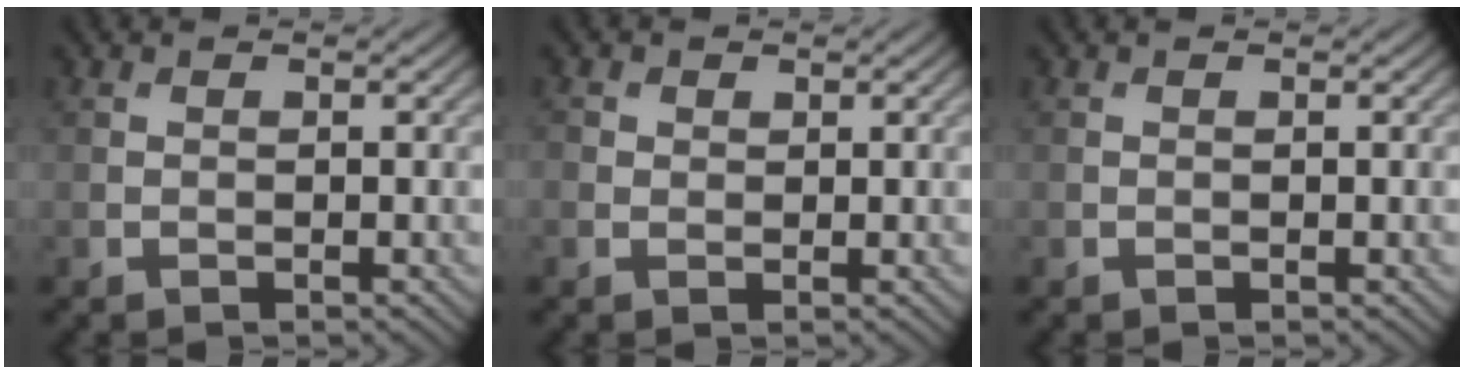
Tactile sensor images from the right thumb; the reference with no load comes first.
{"total": 1.1, "force": [0.4, 1.0, 0.3], "torque": [-0.006, 0.003, 0.005]}
{"total": 0.0}